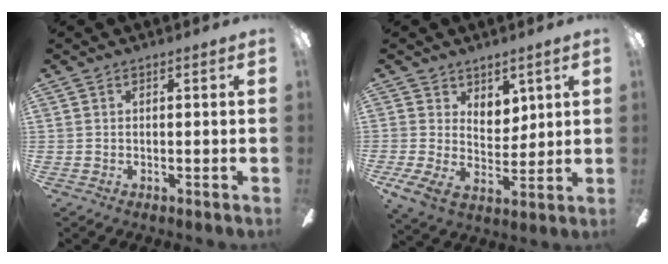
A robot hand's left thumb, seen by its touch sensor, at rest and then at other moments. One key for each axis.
{"total": 9.0, "fx": 4.0, "fy": 6.6, "fz": 4.6, "tx": -0.080, "ty": -0.021, "tz": 0.077}